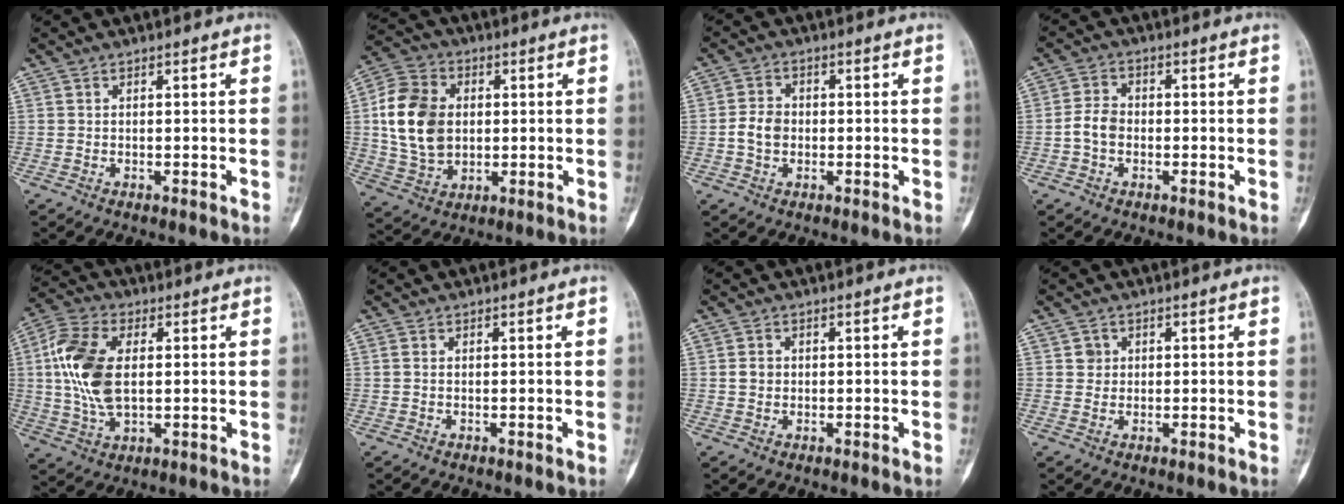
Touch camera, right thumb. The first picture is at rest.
{"total": 14.4, "force": [1.3, 10.5, 9.8], "torque": [-0.165, 0.007, 0.024]}
{"total": 4.4, "force": [-0.6, 3.4, 2.6], "torque": [-0.045, 0.011, -0.016]}
{"total": 4.4, "force": [-1.0, 3.2, 2.8], "torque": [-0.051, 0.015, -0.026]}
{"total": 13.6, "force": [1.6, 7.5, 11.2], "torque": [-0.235, 0.007, 0.029]}
{"total": 0.8, "force": [0.1, 0.5, 0.6], "torque": [-0.016, 0.000, 0.002]}
{"total": 1.8, "force": [0.1, 1.6, 0.9], "torque": [-0.011, 0.005, 0.002]}
{"total": 1.9, "force": [0.5, 1.8, 0.4], "torque": [0.005, 0.001, 0.006]}